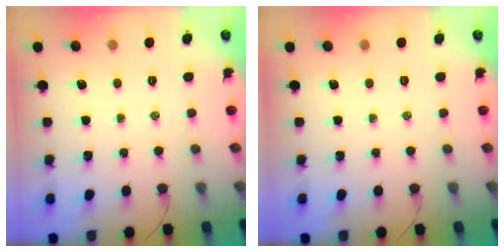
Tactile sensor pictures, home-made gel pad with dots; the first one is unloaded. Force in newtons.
{"total": 0.0}